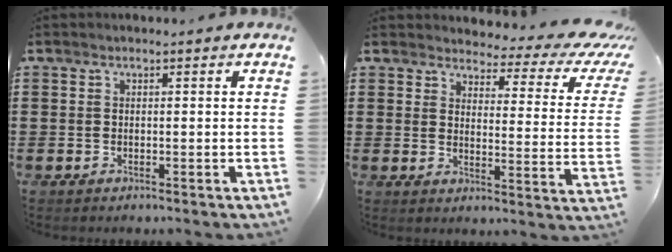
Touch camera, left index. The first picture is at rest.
{"total": 3.9, "force": [3.1, 1.1, 2.0], "torque": [-0.043, -0.027, 0.043]}